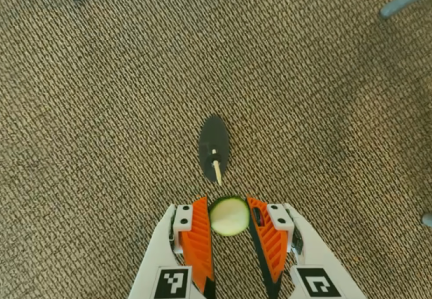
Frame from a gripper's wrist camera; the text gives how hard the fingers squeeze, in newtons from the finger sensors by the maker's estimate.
{"total": 6.9, "left": 6.4, "right": 7.3}